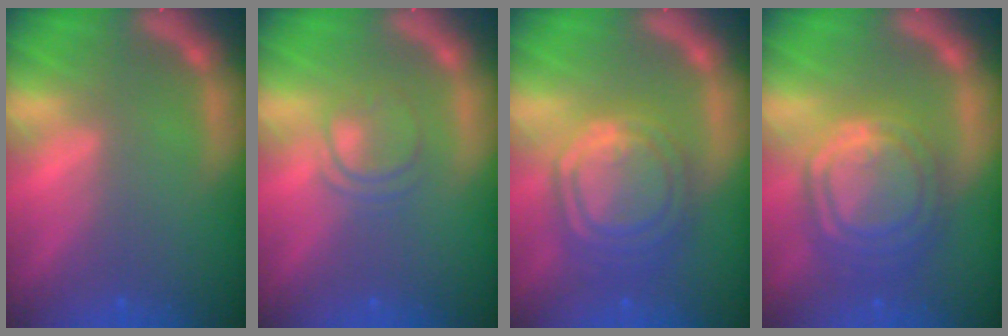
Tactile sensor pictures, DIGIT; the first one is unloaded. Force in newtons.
{"total": 3.0}
{"total": 9.5}
{"total": 10.0}